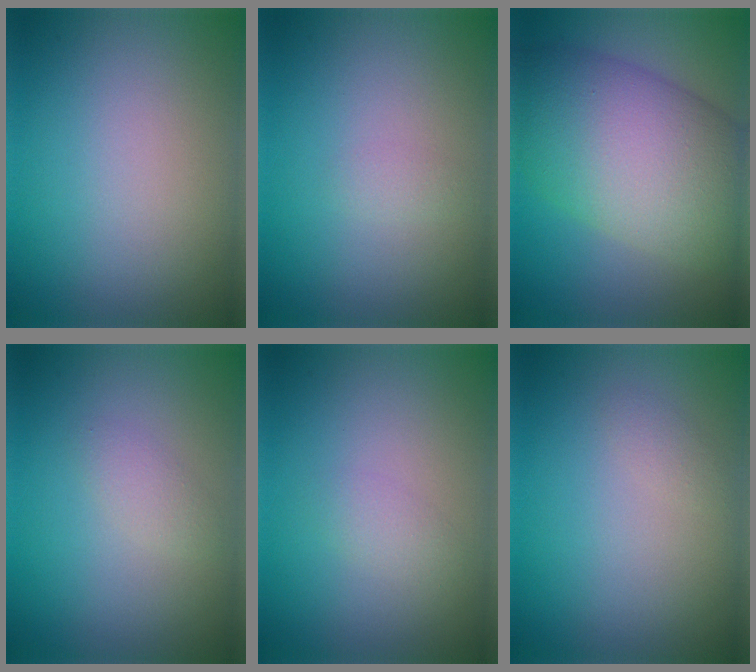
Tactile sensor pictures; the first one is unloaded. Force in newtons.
{"total": 0.7, "press": 0.7, "slide": 0.0}
{"total": 12.2, "press": 12.2, "slide": 0.6}
{"total": 1.2, "press": 1.2, "slide": 0.0}
{"total": 1.1, "press": 1.1, "slide": 0.0}
{"total": 0.7, "press": 0.7, "slide": 0.0}